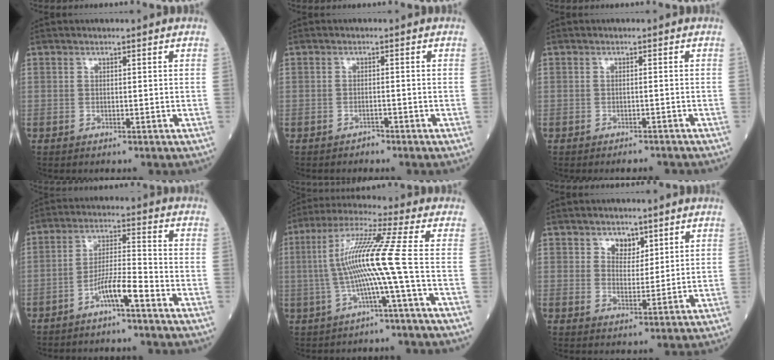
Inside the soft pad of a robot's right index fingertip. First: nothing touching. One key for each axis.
{"total": 1.0, "fx": -0.9, "fy": 0.3, "fz": 0.2, "tx": -0.003, "ty": 0.001, "tz": -0.016}
{"total": 1.8, "fx": -1.7, "fy": 0.4, "fz": 0.4, "tx": -0.004, "ty": -0.003, "tz": -0.019}
{"total": 6.0, "fx": -3.8, "fy": 0.0, "fz": 4.6, "tx": -0.087, "ty": 0.010, "tz": -0.072}
{"total": 10.8, "fx": -1.1, "fy": -2.1, "fz": 10.6, "tx": -0.214, "ty": 0.015, "tz": -0.023}
{"total": 3.6, "fx": 2.3, "fy": 2.3, "fz": 1.6, "tx": -0.022, "ty": -0.002, "tz": 0.042}